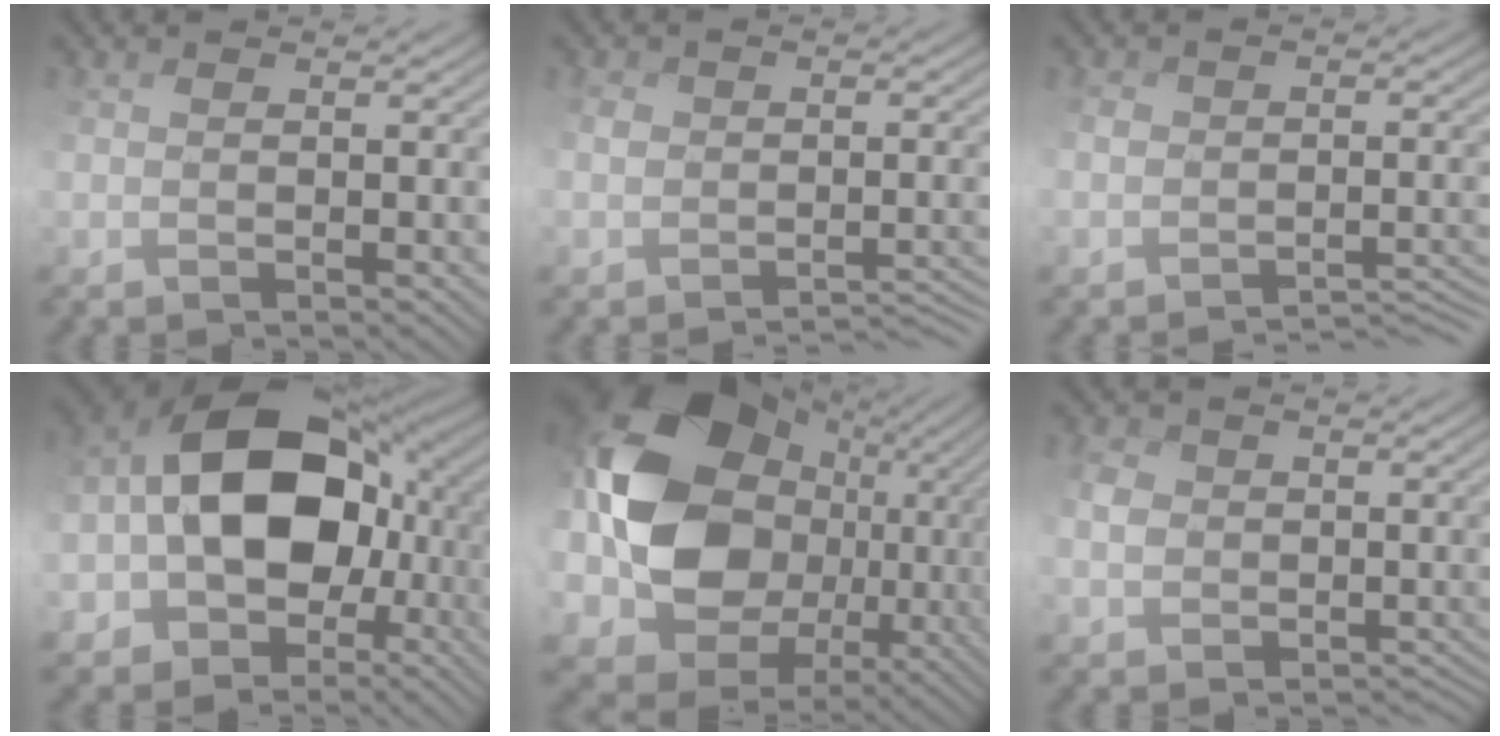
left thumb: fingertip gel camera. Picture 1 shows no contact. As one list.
[{"total": 4.4, "force": [-3.6, 2.4, 1.1], "torque": [-0.006, 0.011, -0.042]}, {"total": 4.6, "force": [-4.0, 1.7, 1.3], "torque": [-0.014, 0.017, -0.056]}, {"total": 16.0, "force": [-0.6, 11.5, 11.1], "torque": [-0.224, 0.011, -0.016]}, {"total": 20.9, "force": [4.0, 16.6, 12.2], "torque": [-0.277, 0.004, 0.096]}, {"total": 4.2, "force": [-1.2, 3.9, 1.0], "torque": [-0.023, 0.003, -0.021]}]